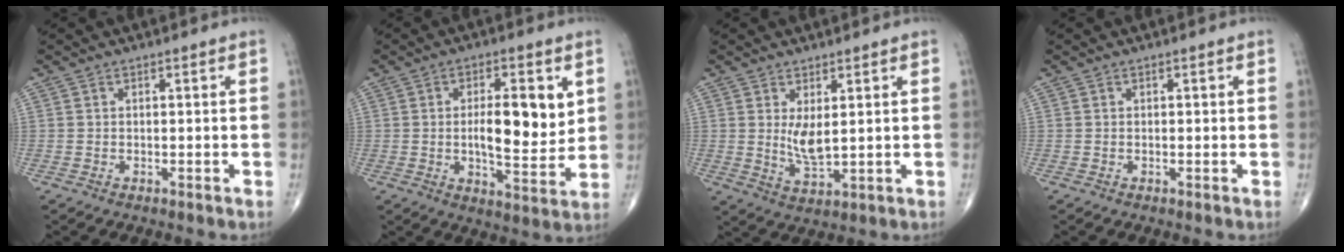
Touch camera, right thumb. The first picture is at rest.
{"total": 12.1, "force": [2.1, 4.6, 11.0], "torque": [-0.150, -0.021, 0.038]}
{"total": 5.1, "force": [1.1, 2.0, 4.5], "torque": [-0.080, -0.021, 0.030]}
{"total": 0.0}